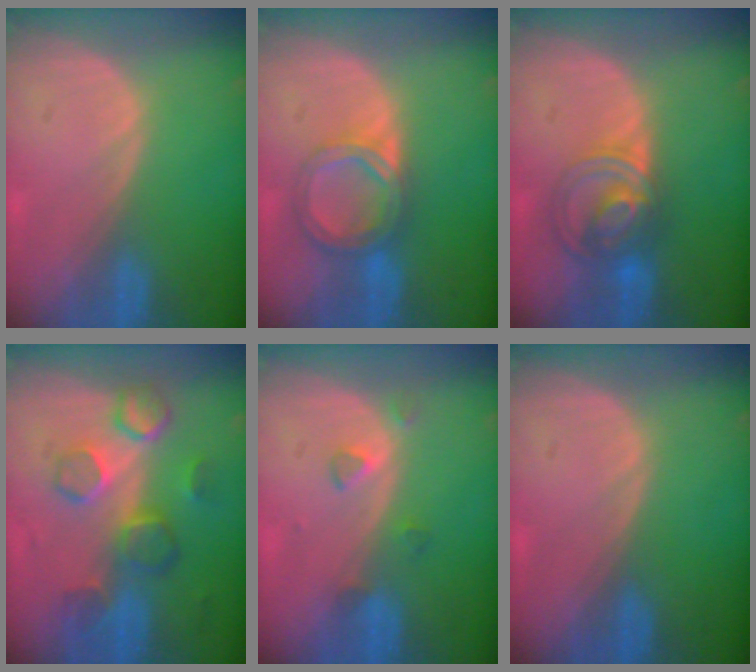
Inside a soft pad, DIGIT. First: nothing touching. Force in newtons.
{"total": 6.4, "press": 5.6, "slide": 3.1}
{"total": 7.0, "press": 6.5, "slide": 2.6}
{"total": 8.5, "press": 7.8, "slide": 3.4}
{"total": 2.5, "press": 2.3, "slide": 0.9}
{"total": 0.0}